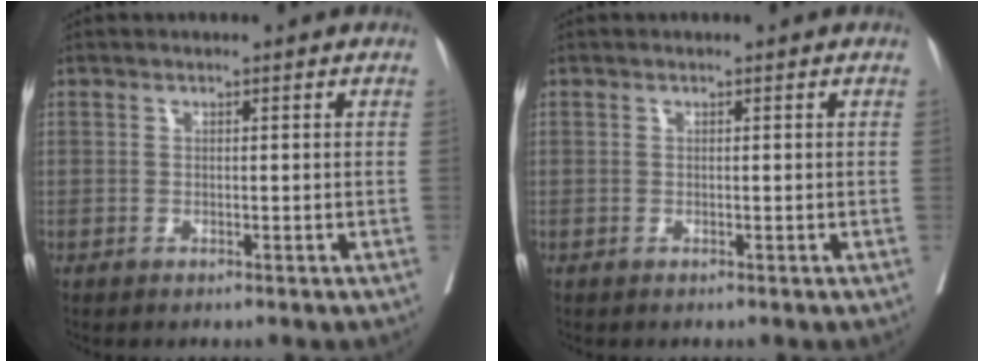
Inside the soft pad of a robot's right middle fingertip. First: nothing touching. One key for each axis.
{"total": 0.0}